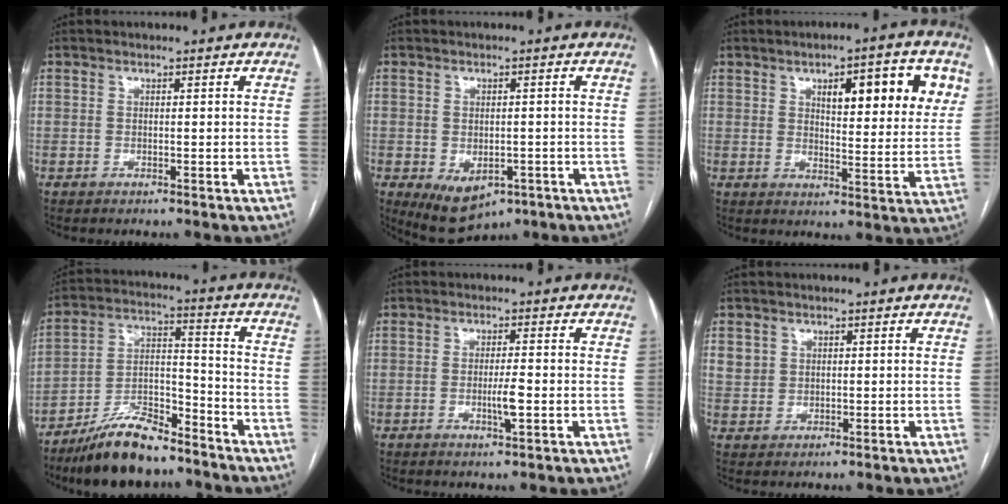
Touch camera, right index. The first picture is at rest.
{"total": 7.5, "force": [-3.5, 4.7, 4.7], "torque": [-0.072, -0.007, -0.040]}
{"total": 13.4, "force": [5.6, 3.5, 11.6], "torque": [-0.145, 0.008, 0.077]}
{"total": 13.2, "force": [-10.5, 3.5, 7.1], "torque": [-0.133, 0.009, -0.189]}
{"total": 3.4, "force": [-0.8, 0.3, 3.3], "torque": [-0.061, -0.004, -0.013]}
{"total": 3.1, "force": [1.2, 2.8, 0.6], "torque": [-0.008, 0.007, 0.027]}